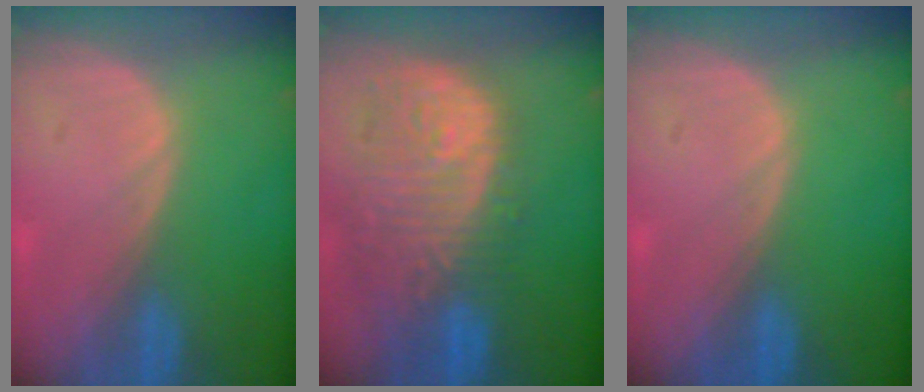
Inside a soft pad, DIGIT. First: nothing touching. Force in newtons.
{"total": 13.0, "press": 11.1, "slide": 6.8}
{"total": 0.0}